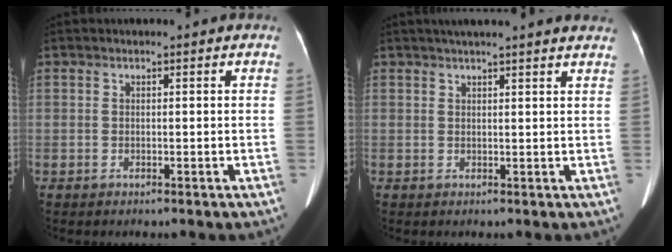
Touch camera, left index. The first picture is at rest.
{"total": 13.3, "force": [11.9, 1.0, 5.9], "torque": [-0.081, 0.034, 0.139]}